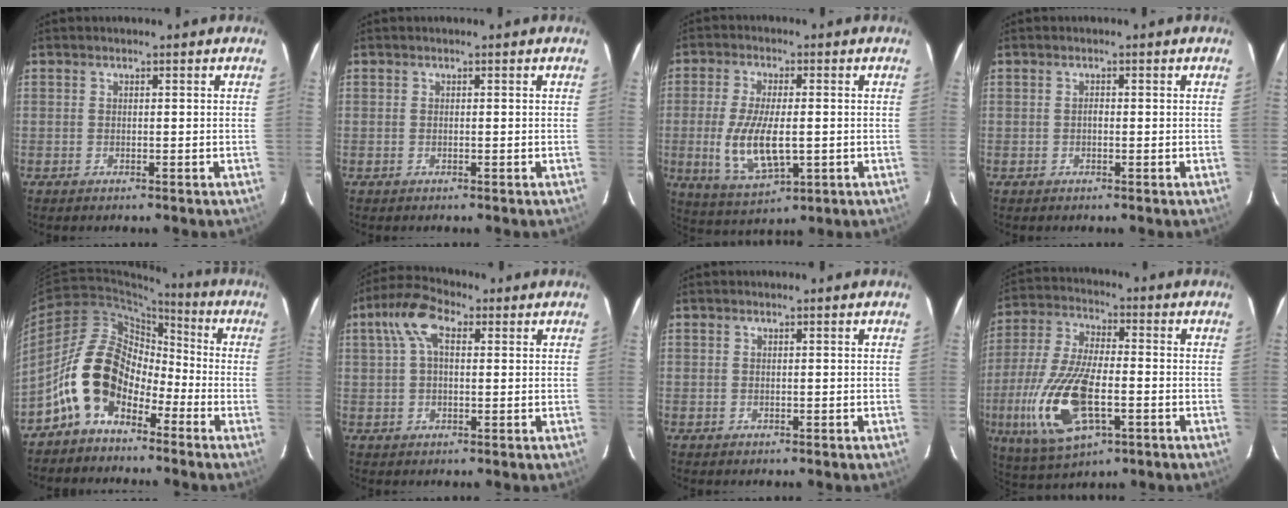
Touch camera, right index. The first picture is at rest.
{"total": 0.0}
{"total": 11.6, "force": [-1.6, 4.6, 10.5], "torque": [-0.214, -0.016, -0.023]}
{"total": 0.5, "force": [-0.1, 0.4, 0.3], "torque": [-0.006, 0.003, -0.003]}
{"total": 12.2, "force": [-6.3, 8.0, 6.7], "torque": [-0.120, 0.020, -0.118]}
{"total": 7.8, "force": [2.6, 3.9, 6.2], "torque": [-0.127, 0.027, 0.045]}
{"total": 0.0}
{"total": 18.5, "force": [-5.1, 7.9, 15.9], "torque": [-0.348, -0.019, -0.093]}